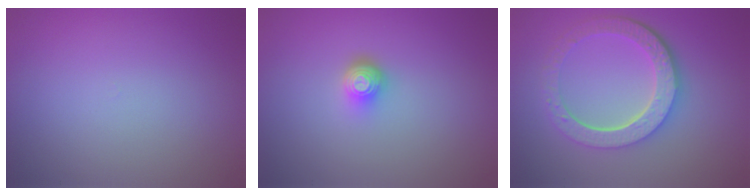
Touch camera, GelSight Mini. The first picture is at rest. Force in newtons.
{"total": 2.0, "press": 1.4, "slide": 1.5}
{"total": 6.1, "press": 4.6, "slide": 4.0}